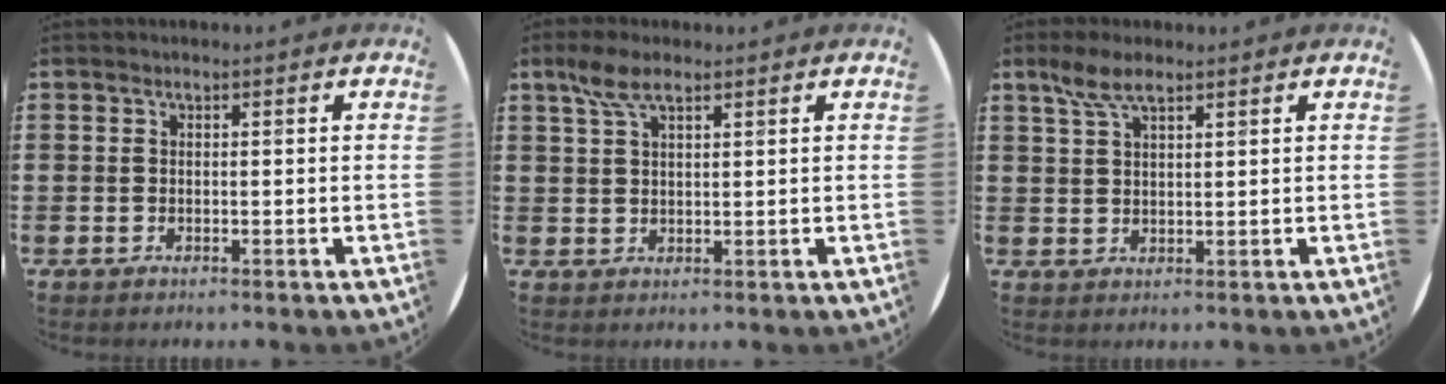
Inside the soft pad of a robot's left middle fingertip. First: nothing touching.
{"total": 4.6, "force": [2.8, 1.7, 3.2], "torque": [-0.063, 0.004, 0.049]}
{"total": 4.7, "force": [3.1, 1.5, 3.2], "torque": [-0.070, 0.007, 0.056]}